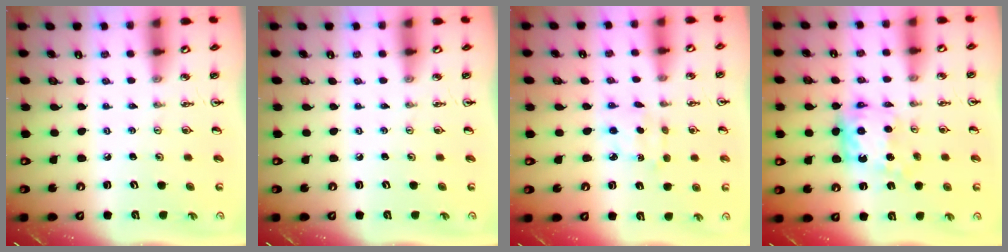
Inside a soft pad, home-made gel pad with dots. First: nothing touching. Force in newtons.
{"total": 0.0}
{"total": 2.8, "press": 2.8, "slide": 0.4}
{"total": 9.3, "press": 9.3, "slide": 0.4}